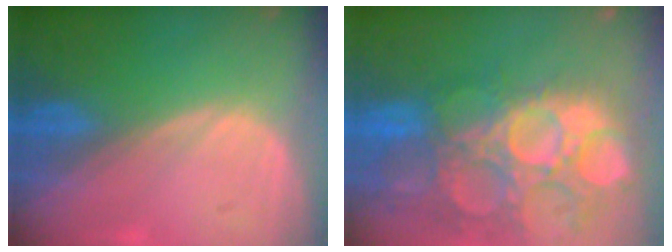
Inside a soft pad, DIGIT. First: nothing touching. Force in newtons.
{"total": 15.1, "press": 12.6, "slide": 8.4}